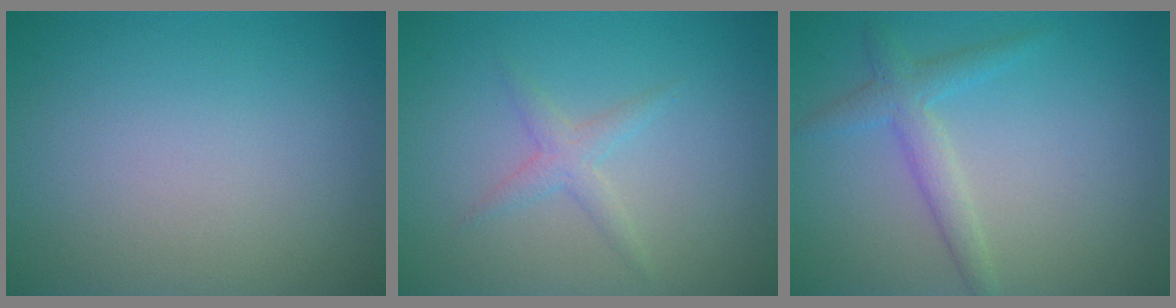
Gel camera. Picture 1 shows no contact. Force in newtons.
{"total": 1.6, "press": 1.6, "slide": 0.1}
{"total": 2.4, "press": 2.4, "slide": 0.1}